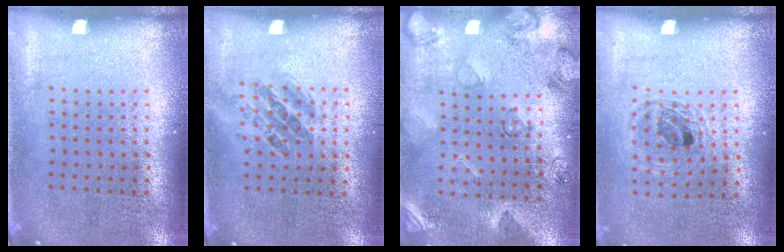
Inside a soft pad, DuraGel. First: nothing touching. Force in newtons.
{"total": 1.0, "press": 0.8, "slide": 0.5}
{"total": 2.5, "press": 1.9, "slide": 1.6}
{"total": 1.0, "press": 1.0, "slide": 0.3}